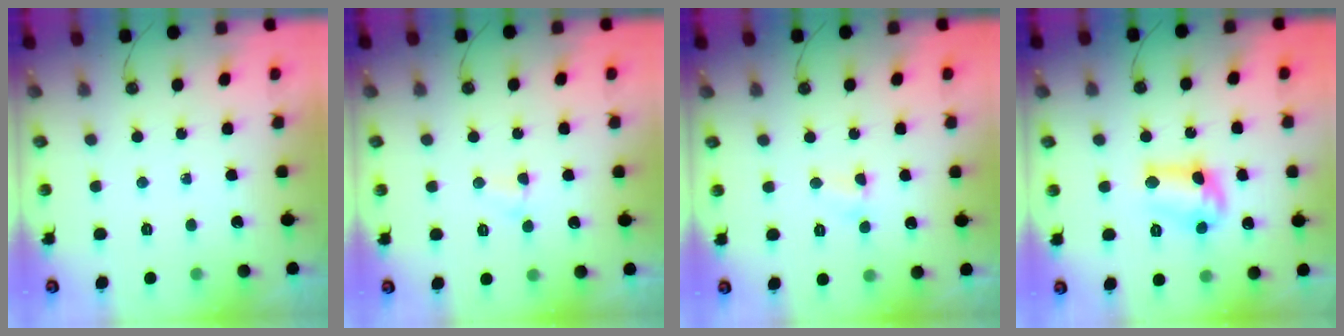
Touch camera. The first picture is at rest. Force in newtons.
{"total": 3.6, "press": 3.6, "slide": 0.5}
{"total": 4.4, "press": 4.3, "slide": 0.7}
{"total": 10.9, "press": 10.9, "slide": 0.6}